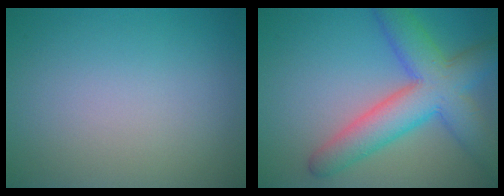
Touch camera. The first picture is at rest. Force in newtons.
{"total": 8.2, "press": 8.2, "slide": 0.3}